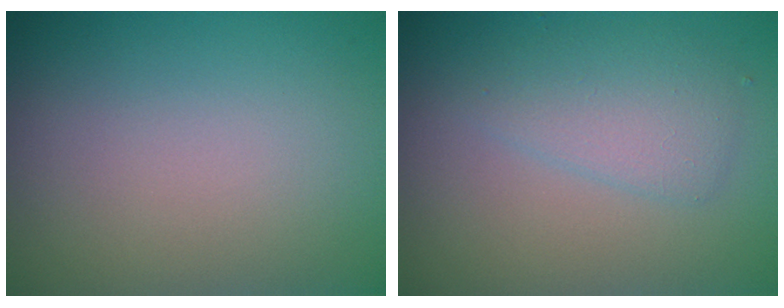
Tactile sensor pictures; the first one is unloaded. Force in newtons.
{"total": 2.7, "press": 2.7, "slide": 0.0}